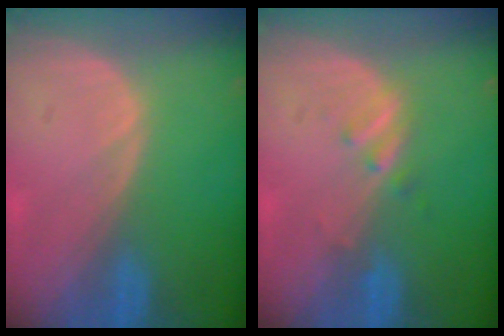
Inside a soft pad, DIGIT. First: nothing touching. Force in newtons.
{"total": 1.9, "press": 1.9, "slide": 0.3}